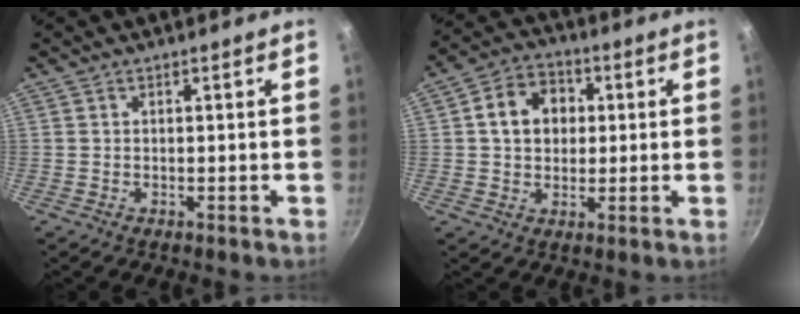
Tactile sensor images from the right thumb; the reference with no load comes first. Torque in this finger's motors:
{"motor_torque": [-0.16, 0.12, 0.11, 0.07, 0.07]}